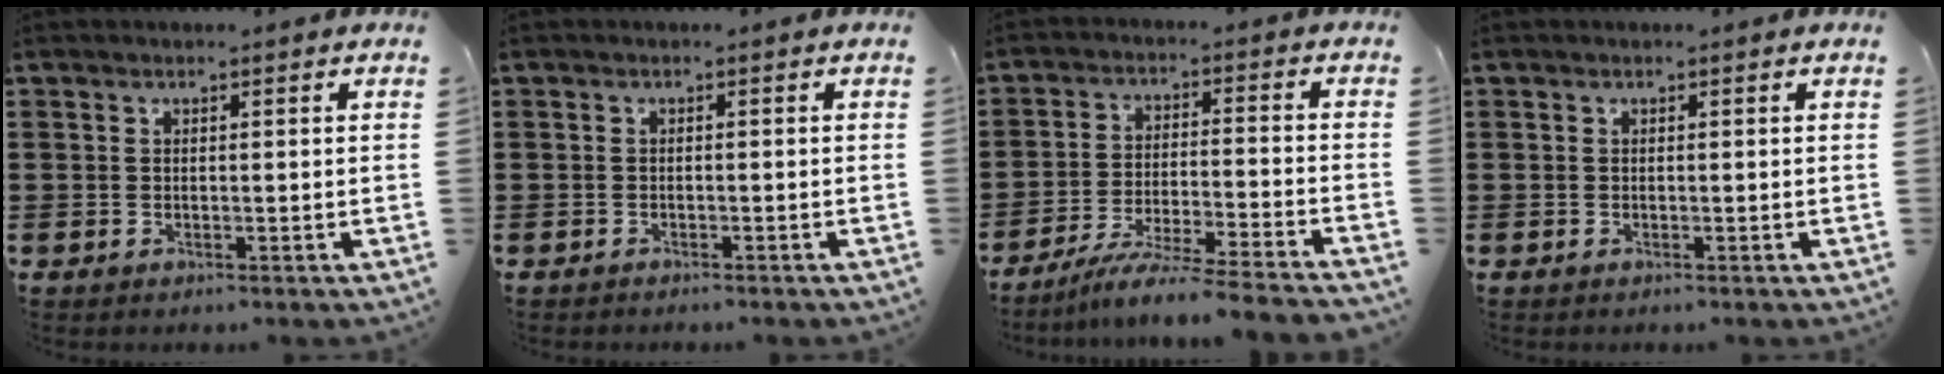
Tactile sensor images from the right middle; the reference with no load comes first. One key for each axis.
{"total": 0.7, "fx": -0.7, "fy": 0.0, "fz": 0.0, "tx": -0.001, "ty": 0.000, "tz": -0.015}
{"total": 7.7, "fx": -7.0, "fy": -0.8, "fz": 3.2, "tx": -0.061, "ty": -0.014, "tz": -0.136}
{"total": 0.0}